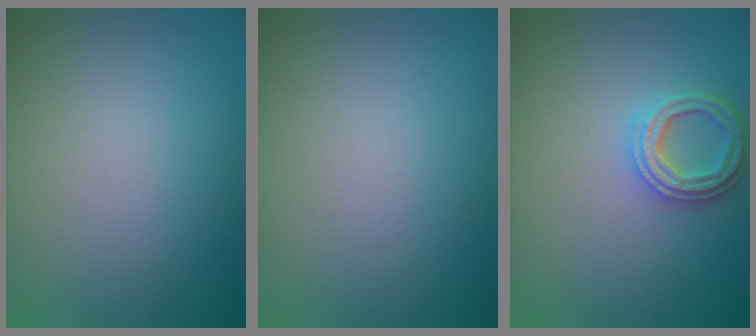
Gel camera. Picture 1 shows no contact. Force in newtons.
{"total": 0.0}
{"total": 2.8, "press": 2.7, "slide": 0.7}